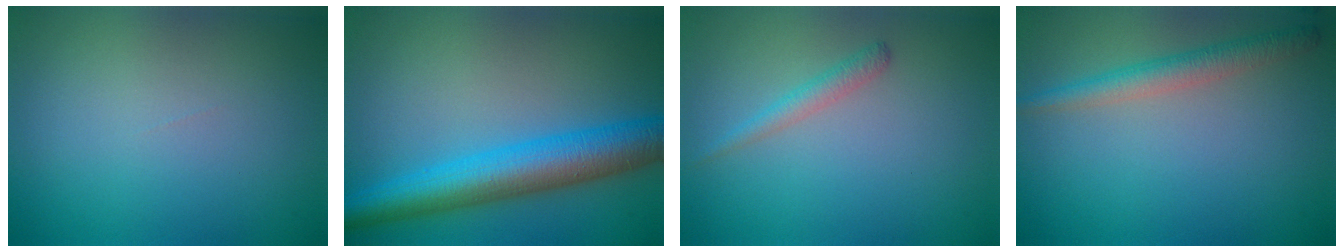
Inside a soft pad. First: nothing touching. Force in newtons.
{"total": 7.6, "press": 7.6, "slide": 0.2}
{"total": 1.4, "press": 1.4, "slide": 0.2}
{"total": 2.8, "press": 2.8, "slide": 0.2}